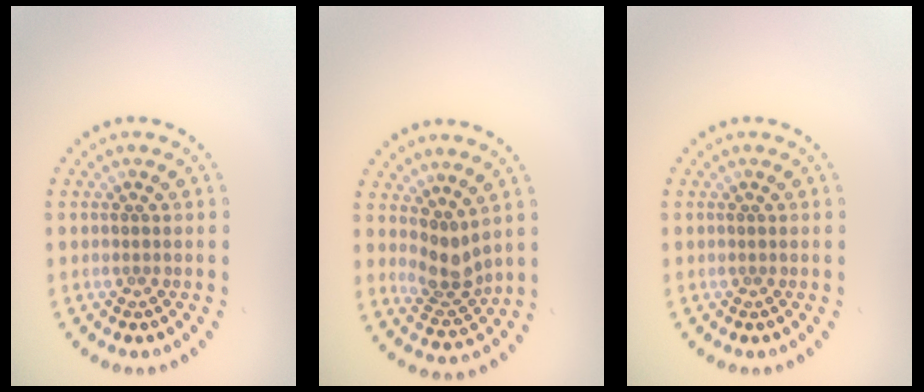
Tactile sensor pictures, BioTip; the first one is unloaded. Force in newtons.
{"total": 2.8, "press": 2.1, "slide": 1.8}
{"total": 0.0}